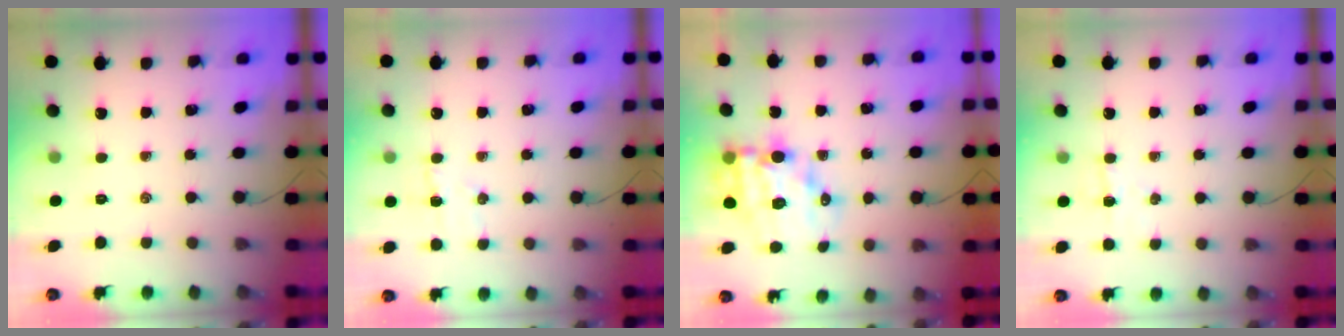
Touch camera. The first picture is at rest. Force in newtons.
{"total": 5.4, "press": 5.3, "slide": 1.1}
{"total": 13.2, "press": 12.8, "slide": 3.4}
{"total": 3.7, "press": 3.6, "slide": 0.8}